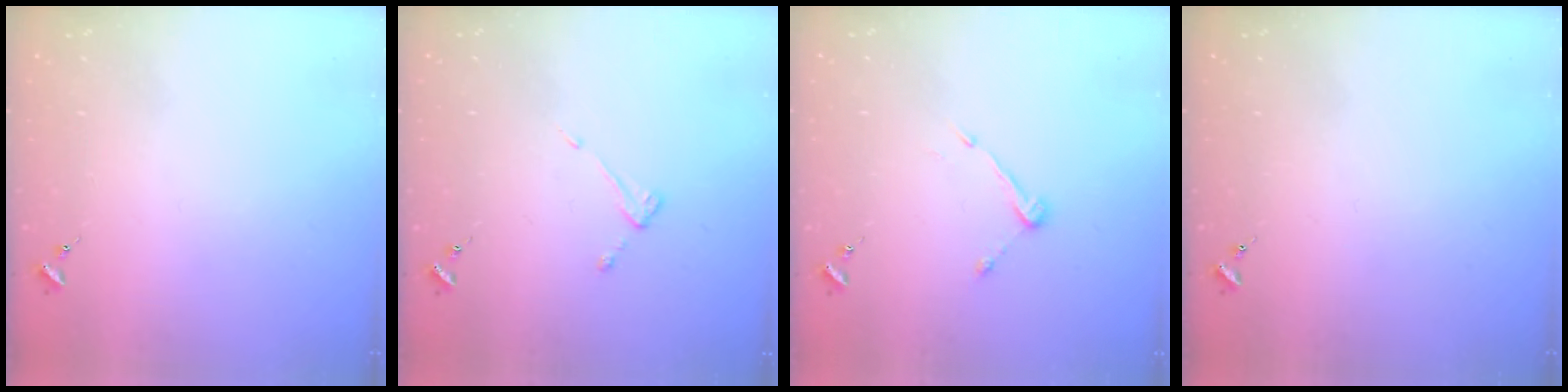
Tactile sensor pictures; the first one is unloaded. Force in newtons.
{"total": 3.8, "press": 3.8, "slide": 0.4}
{"total": 6.5, "press": 6.5, "slide": 0.6}
{"total": 0.0}